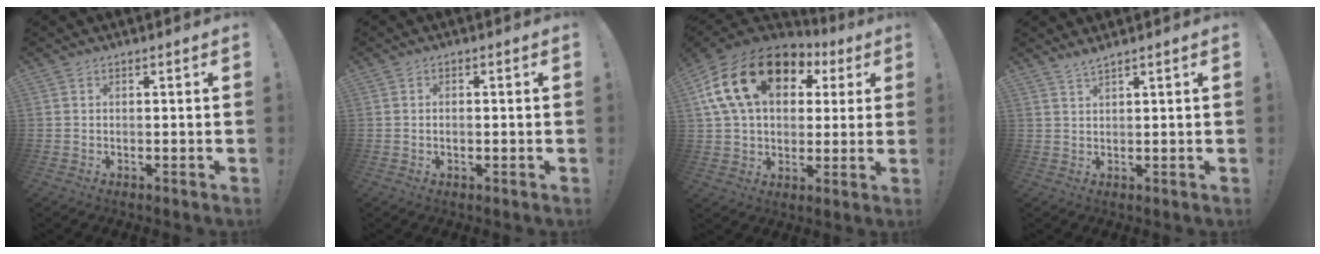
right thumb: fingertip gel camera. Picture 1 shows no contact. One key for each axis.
{"total": 1.1, "fx": -0.5, "fy": 0.4, "fz": 0.8, "tx": -0.021, "ty": 0.004, "tz": -0.008}
{"total": 22.0, "fx": 8.1, "fy": 14.4, "fz": 14.4, "tx": -0.249, "ty": -0.015, "tz": 0.148}
{"total": 2.0, "fx": 1.8, "fy": -0.2, "fz": 0.9, "tx": -0.028, "ty": -0.005, "tz": 0.033}